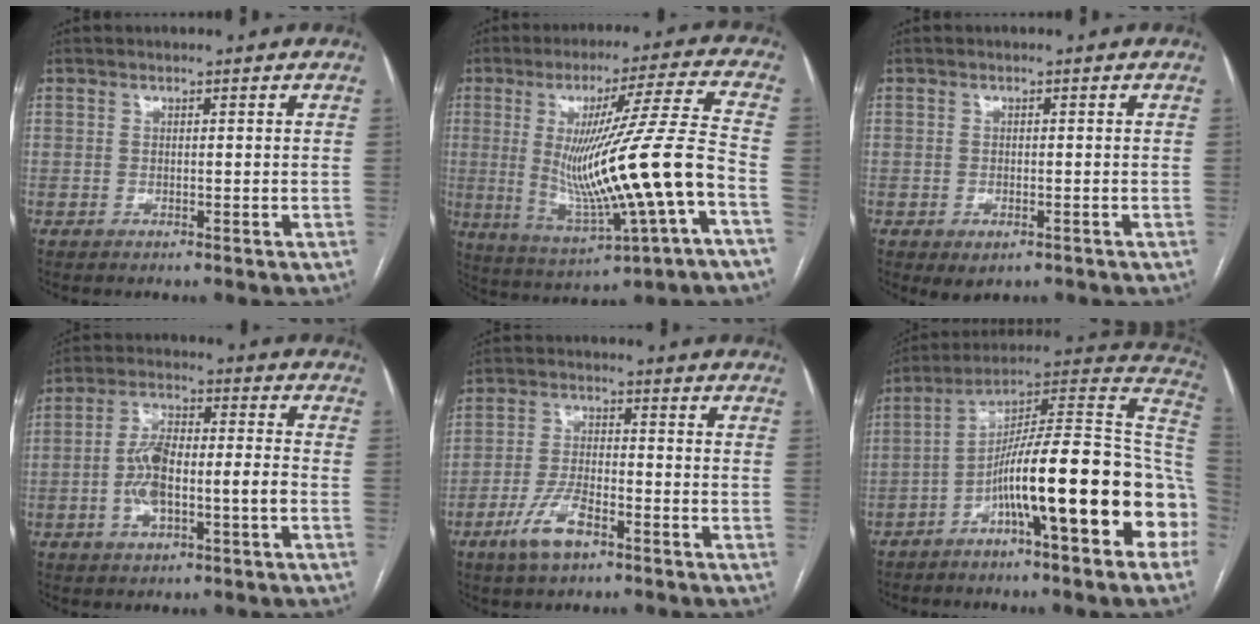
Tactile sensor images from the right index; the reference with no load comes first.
{"total": 18.8, "force": [-3.1, -0.7, 18.5], "torque": [-0.331, -0.009, -0.046]}
{"total": 2.5, "force": [-1.3, 1.5, 1.6], "torque": [-0.021, -0.003, -0.007]}
{"total": 9.6, "force": [-2.3, 3.0, 8.9], "torque": [-0.175, 0.022, -0.039]}
{"total": 7.2, "force": [-4.2, 2.6, 5.3], "torque": [-0.112, -0.001, -0.077]}
{"total": 21.0, "force": [-6.5, 1.8, 19.9], "torque": [-0.244, 0.042, -0.102]}